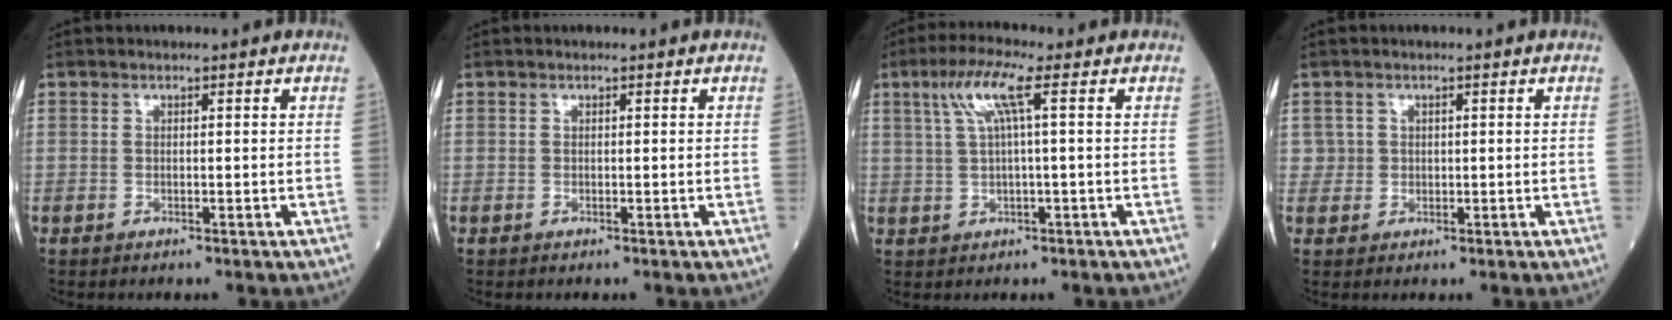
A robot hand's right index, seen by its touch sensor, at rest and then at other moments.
{"total": 0.0}
{"total": 5.7, "force": [2.0, -0.2, 5.3], "torque": [-0.111, 0.019, 0.042]}
{"total": 1.8, "force": [0.4, 1.7, -0.2], "torque": [0.017, 0.004, 0.003]}